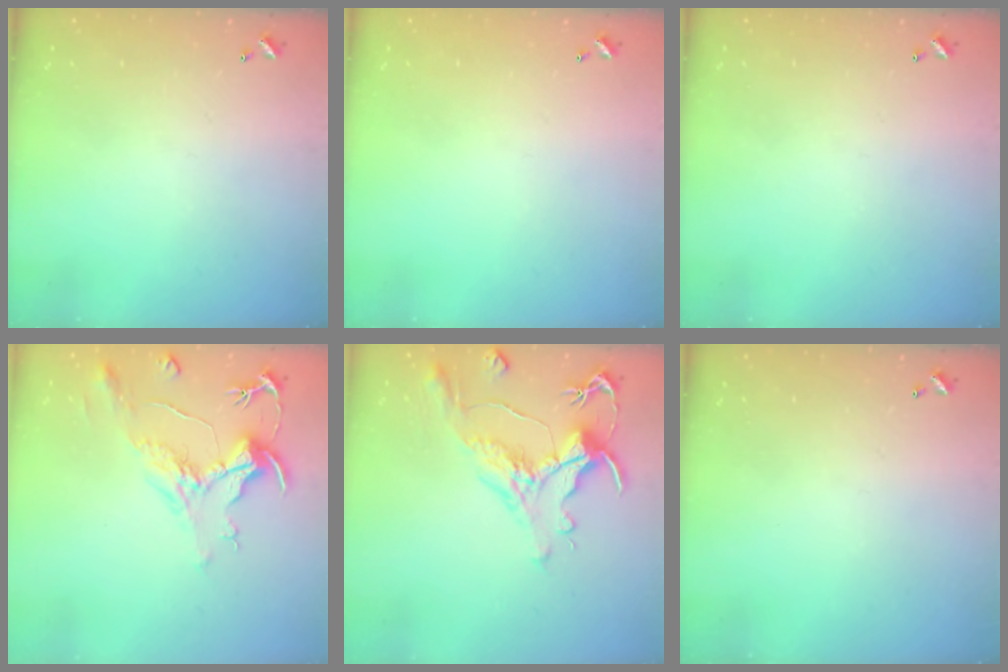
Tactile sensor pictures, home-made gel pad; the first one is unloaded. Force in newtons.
{"total": 0.0}
{"total": 0.0}
{"total": 2.1, "press": 1.7, "slide": 1.3}
{"total": 1.7, "press": 0.9, "slide": 1.4}
{"total": 0.0}